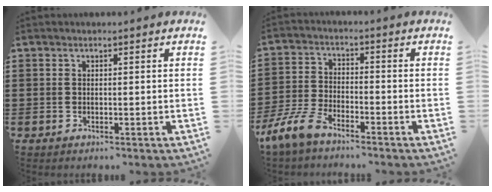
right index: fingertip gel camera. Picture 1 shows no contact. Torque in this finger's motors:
{"motor_torque": [1.96, -0.18, 0.25, 0.16]}